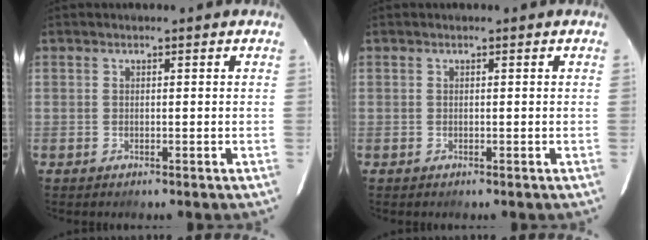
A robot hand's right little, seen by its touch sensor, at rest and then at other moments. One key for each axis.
{"total": 0.0}